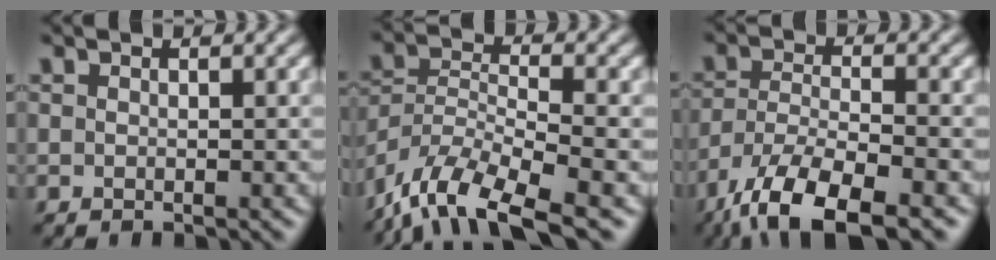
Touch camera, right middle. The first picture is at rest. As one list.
[{"total": 9.9, "force": [-7.7, 2.8, 5.5], "torque": [-0.106, -0.003, -0.151]}, {"total": 9.5, "force": [-6.9, 3.0, 5.8], "torque": [-0.118, -0.016, -0.131]}]